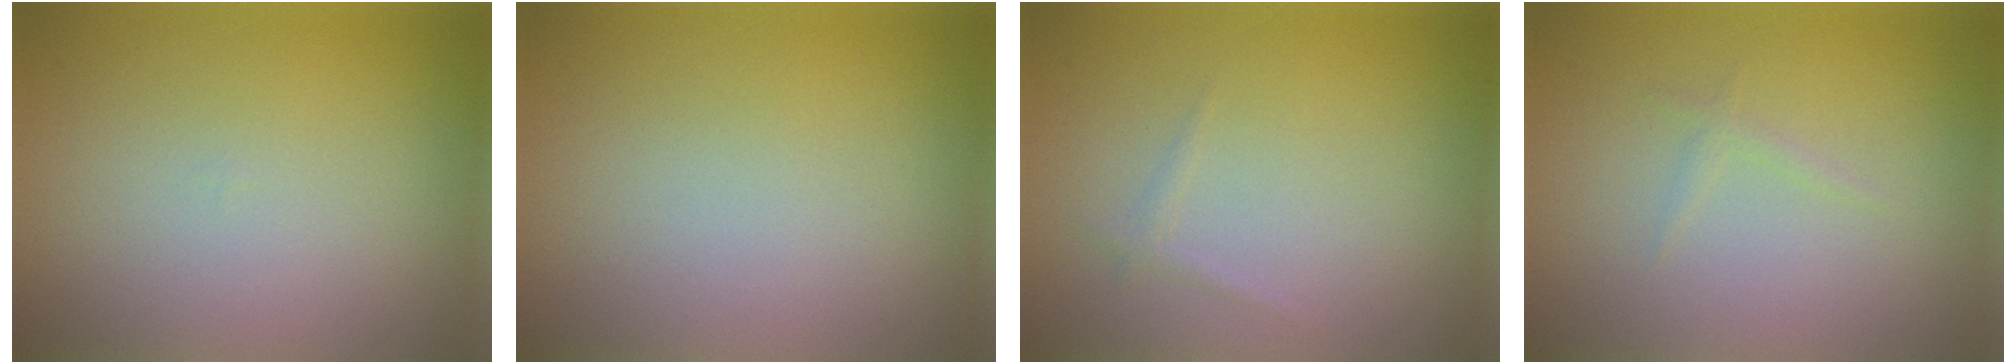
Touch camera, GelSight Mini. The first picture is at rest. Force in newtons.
{"total": 0.0}
{"total": 0.6, "press": 0.6, "slide": 0.1}
{"total": 0.7, "press": 0.7, "slide": 0.1}